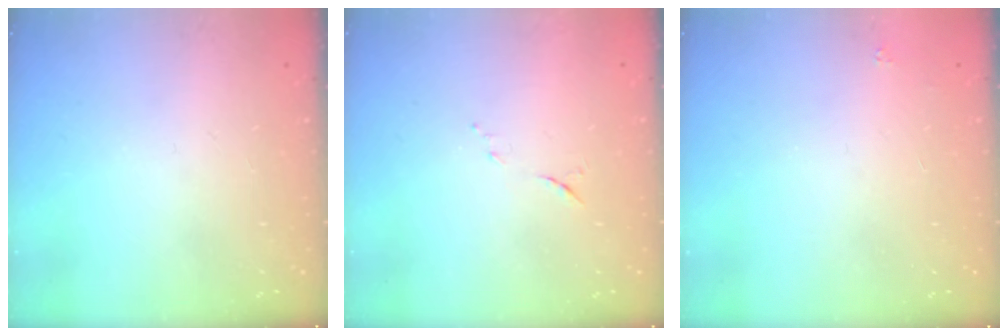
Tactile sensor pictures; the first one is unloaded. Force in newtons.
{"total": 5.5, "press": 5.4, "slide": 1.1}
{"total": 1.6, "press": 1.5, "slide": 0.2}